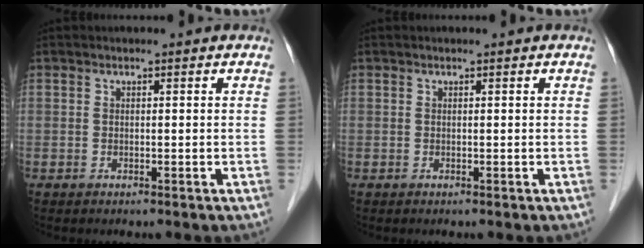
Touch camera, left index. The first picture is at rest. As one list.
[{"total": 0.0}]